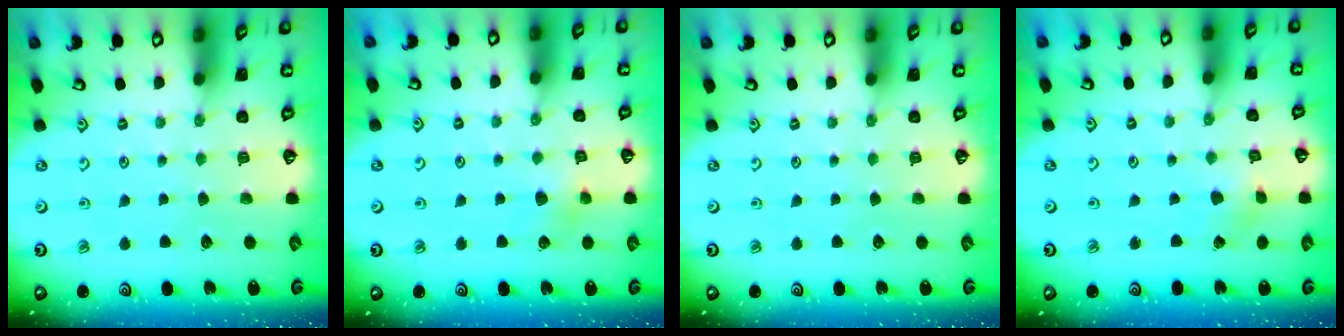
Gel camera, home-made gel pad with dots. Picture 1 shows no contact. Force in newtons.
{"total": 6.7, "press": 6.7, "slide": 0.7}
{"total": 0.0}
{"total": 2.0, "press": 2.0, "slide": 0.3}